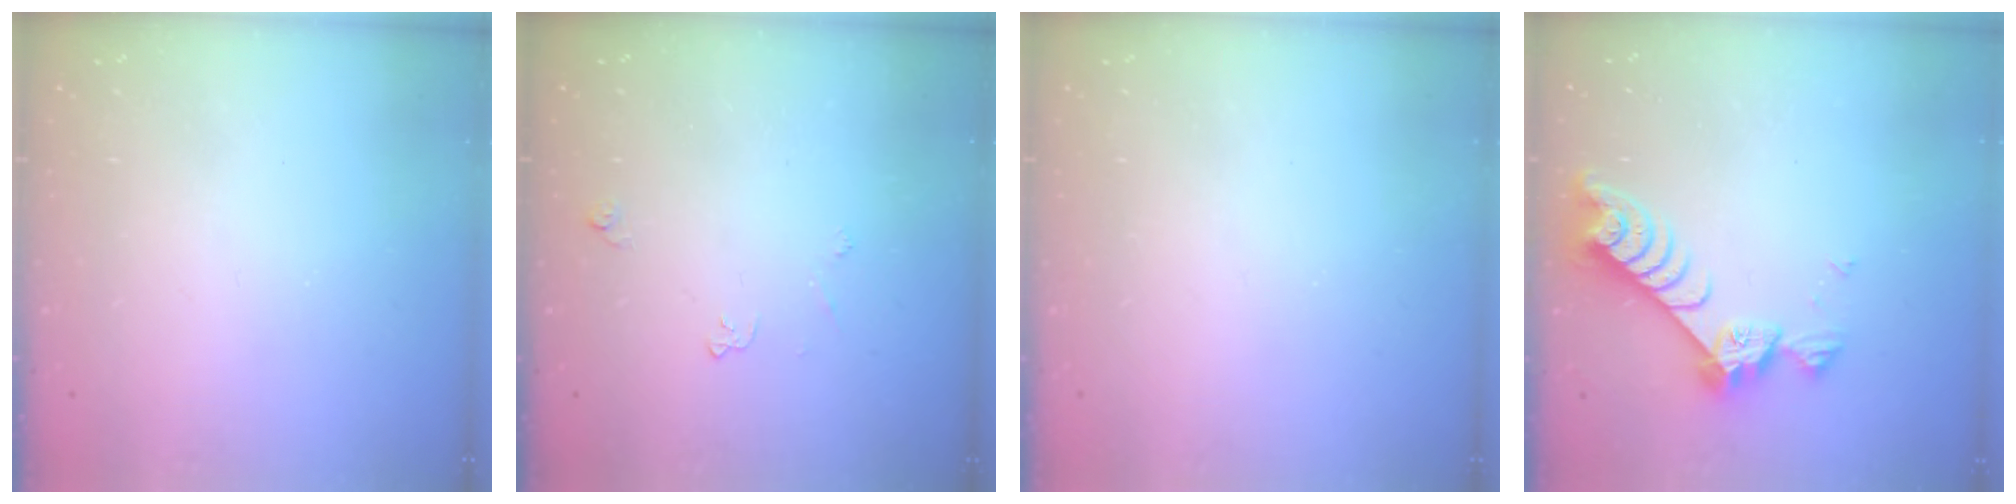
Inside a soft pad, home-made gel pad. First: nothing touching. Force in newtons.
{"total": 3.4, "press": 3.4, "slide": 0.6}
{"total": 0.0}
{"total": 8.8, "press": 8.8, "slide": 0.8}